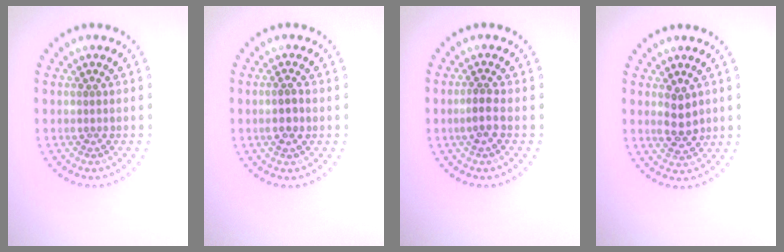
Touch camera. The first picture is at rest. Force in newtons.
{"total": 1.2, "press": 1.2, "slide": 0.4}
{"total": 1.8, "press": 1.7, "slide": 0.8}
{"total": 2.6, "press": 2.5, "slide": 0.5}